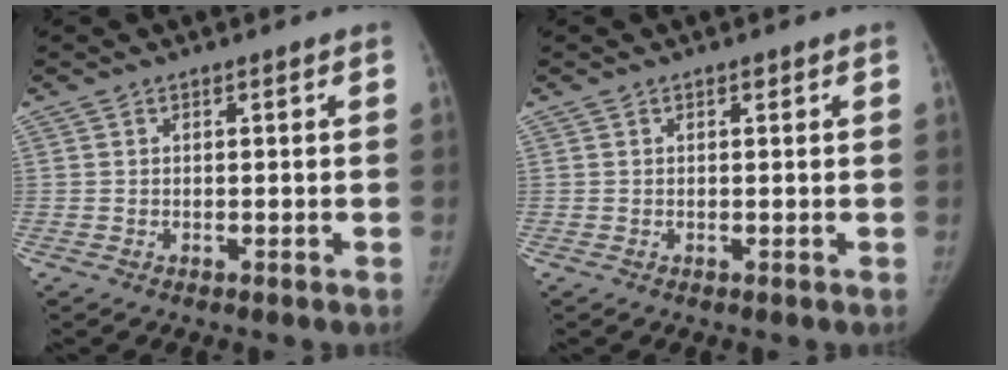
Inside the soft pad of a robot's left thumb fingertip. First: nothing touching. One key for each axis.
{"total": 0.5, "fx": 0.3, "fy": 0.3, "fz": 0.3, "tx": -0.001, "ty": -0.001, "tz": 0.002}